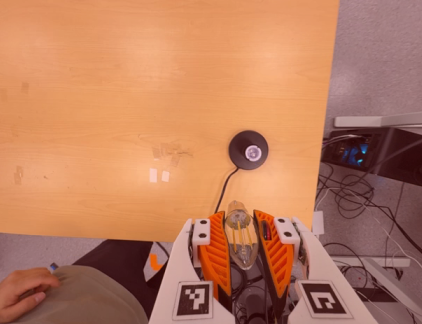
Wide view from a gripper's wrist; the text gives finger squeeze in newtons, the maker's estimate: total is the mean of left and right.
{"total": 22.2, "left": 24.5, "right": 19.9}